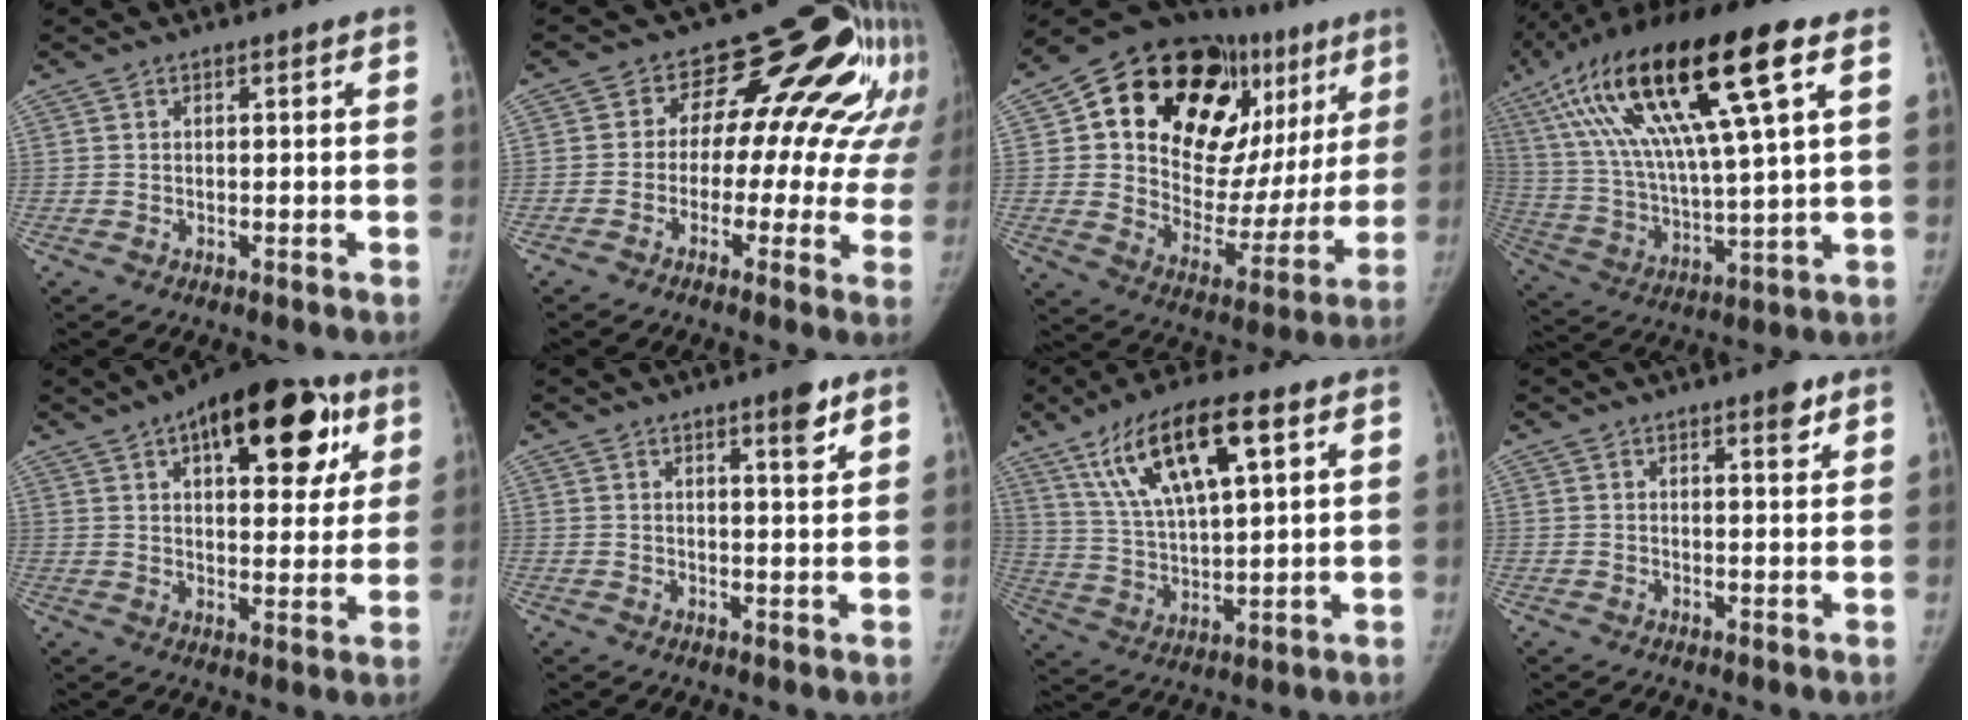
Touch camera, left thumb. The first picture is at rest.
{"total": 19.5, "force": [5.5, 11.6, 14.7], "torque": [-0.145, 0.018, 0.055]}
{"total": 31.6, "force": [14.2, 18.2, 21.6], "torque": [-0.264, 0.011, 0.227]}
{"total": 27.6, "force": [11.6, 6.2, 24.3], "torque": [-0.478, -0.002, 0.204]}
{"total": 20.5, "force": [9.4, 9.6, 15.4], "torque": [-0.177, -0.003, 0.132]}
{"total": 4.4, "force": [2.8, 0.7, 3.3], "torque": [-0.041, -0.018, 0.039]}
{"total": 16.8, "force": [8.2, 5.5, 13.6], "torque": [-0.230, -0.014, 0.153]}
{"total": 2.8, "force": [1.8, 0.8, 2.0], "torque": [-0.020, -0.010, 0.024]}